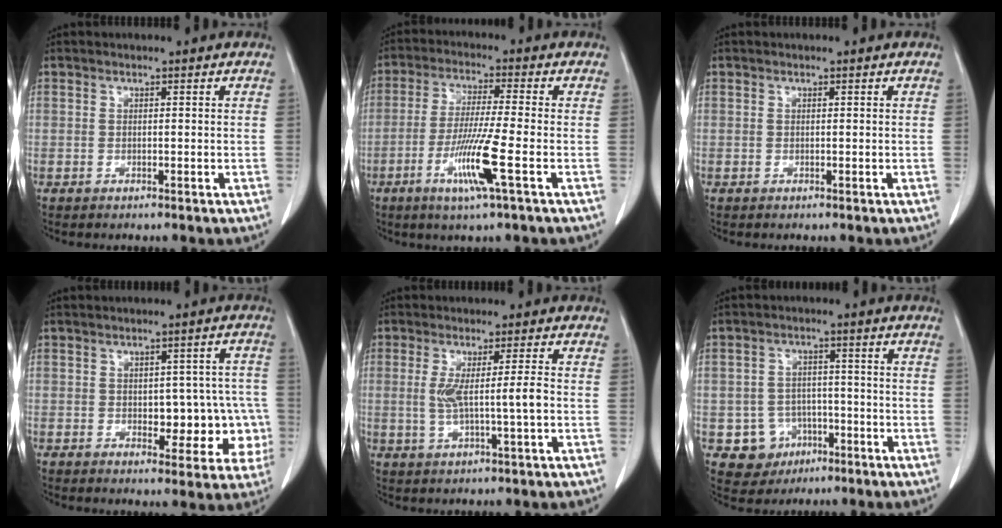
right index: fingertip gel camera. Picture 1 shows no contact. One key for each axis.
{"total": 9.2, "fx": -3.5, "fy": -0.8, "fz": 8.5, "tx": -0.168, "ty": -0.020, "tz": -0.071}
{"total": 0.0}
{"total": 8.3, "fx": -1.3, "fy": 4.9, "fz": 6.6, "tx": -0.053, "ty": 0.029, "tz": -0.007}
{"total": 5.3, "fx": -0.2, "fy": -0.5, "fz": 5.2, "tx": -0.095, "ty": -0.001, "tz": 0.000}
{"total": 6.2, "fx": -2.4, "fy": 5.7, "fz": 1.1, "tx": -0.019, "ty": 0.008, "tz": -0.026}